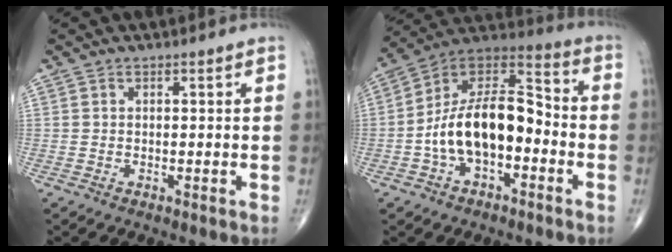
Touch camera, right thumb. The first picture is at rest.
{"total": 17.1, "force": [-3.6, 9.3, 13.9], "torque": [-0.226, 0.054, -0.069]}